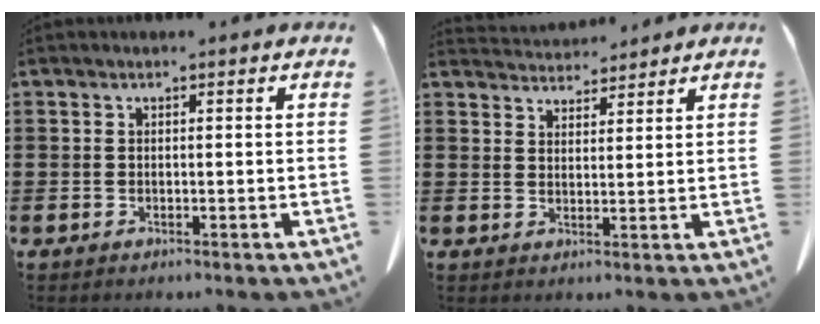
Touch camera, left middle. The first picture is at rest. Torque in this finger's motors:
{"motor_torque": [-0.28, 0.28, -0.21, -0.02]}